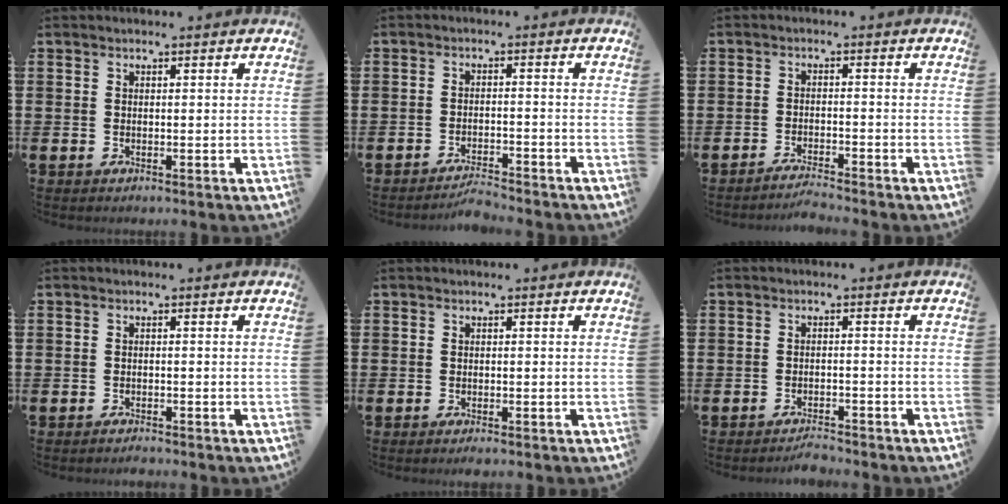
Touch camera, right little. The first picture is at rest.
{"total": 2.4, "force": [-2.4, 0.0, 0.3], "torque": [-0.010, 0.006, -0.050]}
{"total": 2.2, "force": [-2.2, -0.2, 0.4], "torque": [-0.007, 0.003, -0.044]}
{"total": 1.0, "force": [-1.0, 0.1, 0.1], "torque": [0.003, -0.006, -0.022]}
{"total": 0.6, "force": [-0.5, 0.1, 0.4], "torque": [-0.008, -0.003, -0.009]}
{"total": 1.8, "force": [-1.8, 0.1, 0.2], "torque": [-0.008, 0.004, -0.038]}